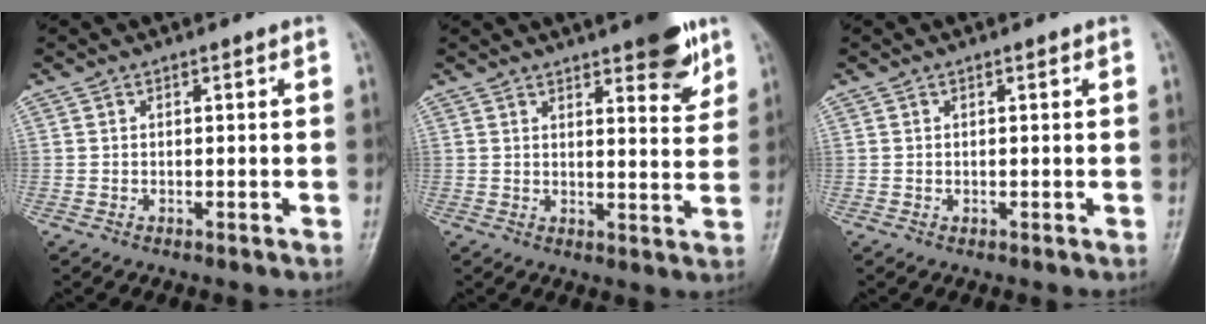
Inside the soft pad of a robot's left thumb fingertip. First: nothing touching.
{"total": 9.0, "force": [5.6, 2.7, 6.4], "torque": [-0.063, -0.030, 0.072]}
{"total": 0.5, "force": [0.1, 0.4, 0.4], "torque": [-0.001, 0.000, 0.002]}